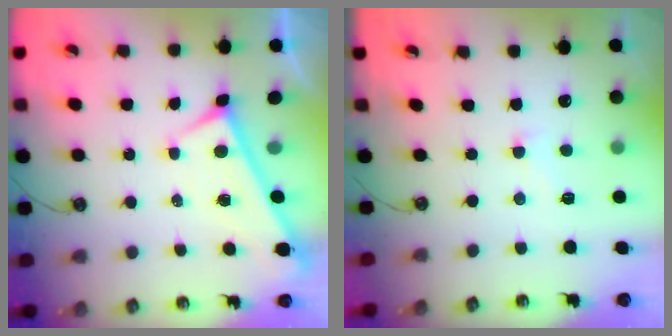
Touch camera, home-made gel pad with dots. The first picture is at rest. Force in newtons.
{"total": 0.8, "press": 0.6, "slide": 0.6}